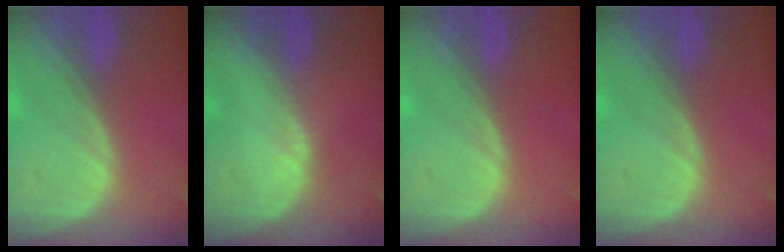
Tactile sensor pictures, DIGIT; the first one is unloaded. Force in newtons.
{"total": 0.7, "press": 0.4, "slide": 0.5}
{"total": 0.0}
{"total": 0.0}